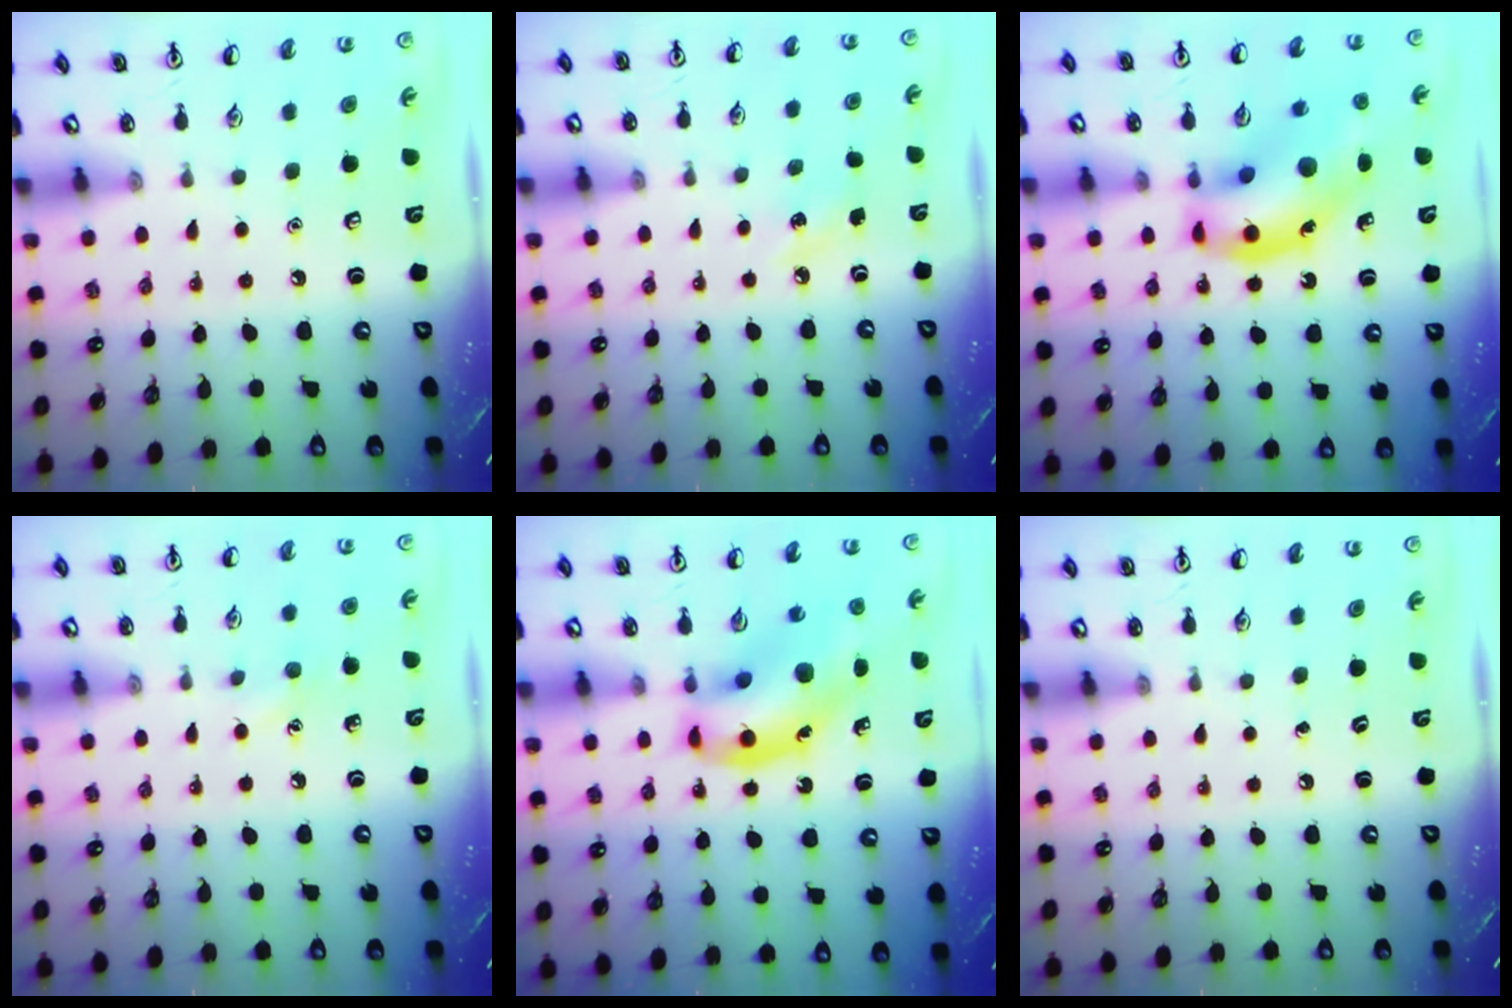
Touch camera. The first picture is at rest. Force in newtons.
{"total": 4.5, "press": 4.2, "slide": 1.6}
{"total": 17.3, "press": 17.0, "slide": 3.2}
{"total": 5.9, "press": 5.7, "slide": 1.7}
{"total": 14.5, "press": 14.0, "slide": 3.6}
{"total": 0.0}